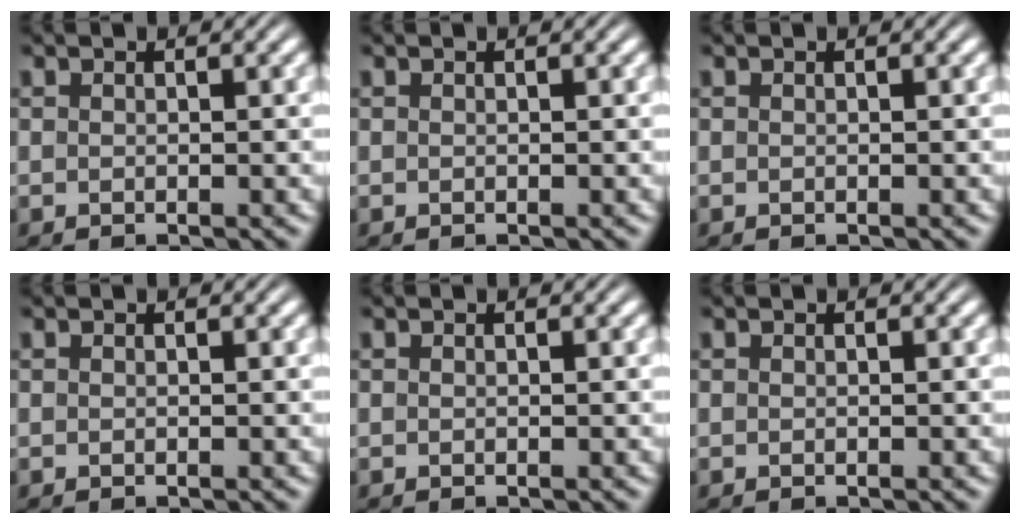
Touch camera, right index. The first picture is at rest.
{"total": 0.0}
{"total": 0.0}
{"total": 0.0}
{"total": 0.0}
{"total": 0.0}